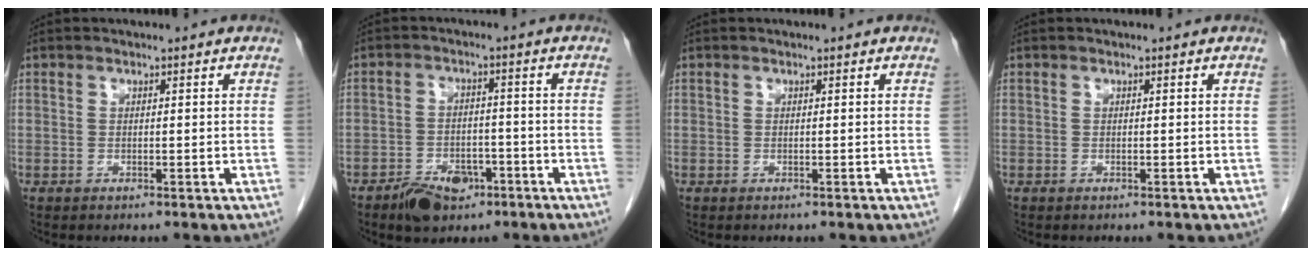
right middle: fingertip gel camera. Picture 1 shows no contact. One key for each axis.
{"total": 6.2, "fx": -4.0, "fy": 3.5, "fz": 3.1, "tx": -0.052, "ty": 0.004, "tz": -0.059}
{"total": 0.0}
{"total": 0.0}